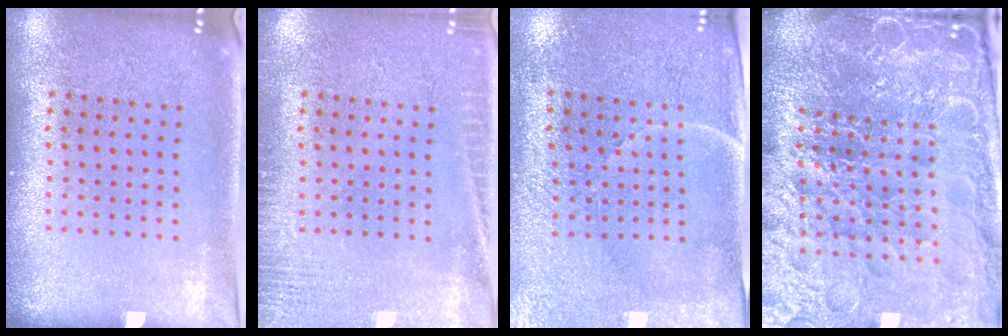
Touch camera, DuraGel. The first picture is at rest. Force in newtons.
{"total": 2.9, "press": 2.9, "slide": 0.4}
{"total": 3.4, "press": 3.2, "slide": 1.0}
{"total": 6.9, "press": 6.0, "slide": 3.3}